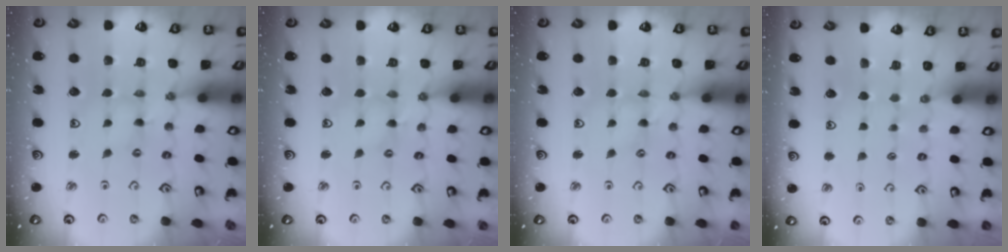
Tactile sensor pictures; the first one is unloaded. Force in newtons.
{"total": 0.0}
{"total": 0.0}
{"total": 0.6, "press": 0.6, "slide": 0.1}